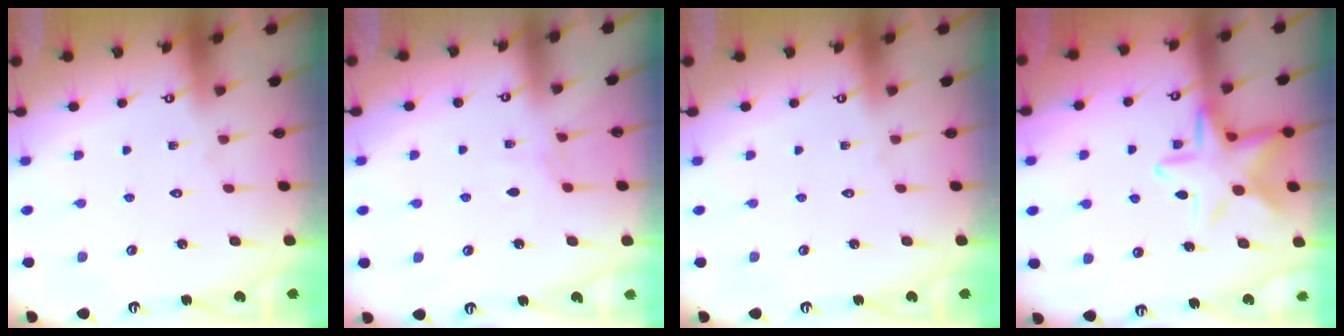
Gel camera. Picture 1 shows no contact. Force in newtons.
{"total": 3.0, "press": 2.9, "slide": 0.4}
{"total": 0.0}
{"total": 12.8, "press": 12.7, "slide": 1.1}